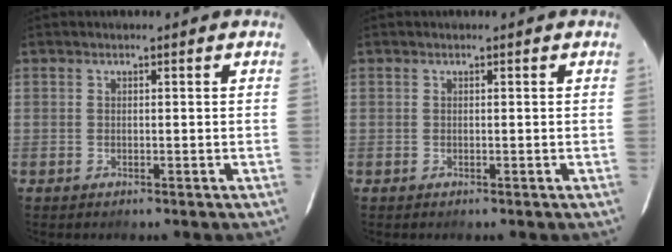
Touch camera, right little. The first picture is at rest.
{"total": 0.0}